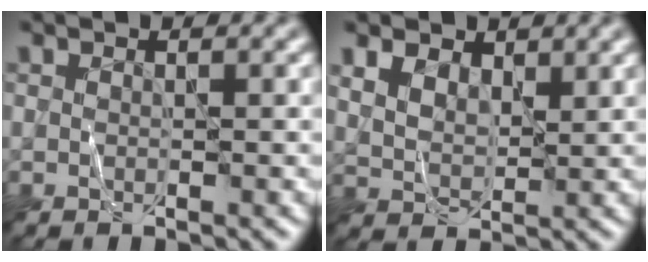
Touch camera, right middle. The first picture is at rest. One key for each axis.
{"total": 3.3, "fx": 2.0, "fy": 2.0, "fz": 1.8, "tx": -0.045, "ty": -0.001, "tz": 0.032}